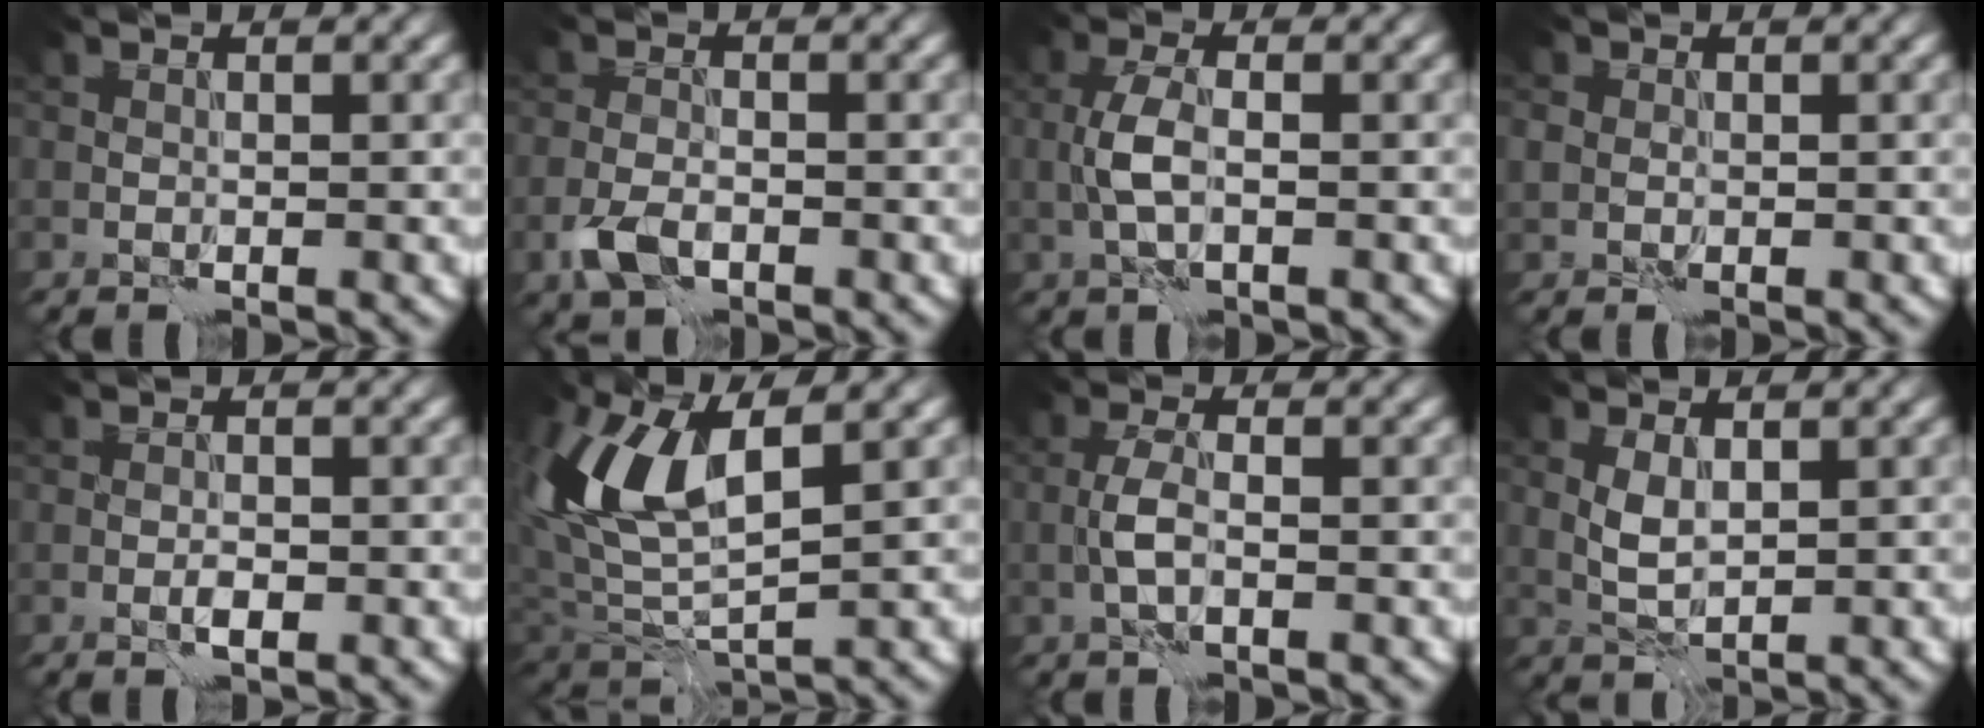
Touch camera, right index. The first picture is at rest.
{"total": 2.7, "force": [-1.5, 1.5, 1.7], "torque": [-0.036, -0.004, -0.032]}
{"total": 2.5, "force": [-0.3, 0.8, 2.4], "torque": [-0.052, 0.003, -0.009]}
{"total": 1.0, "force": [0.0, 1.0, 0.2], "torque": [0.000, -0.003, 0.000]}
{"total": 0.9, "force": [-0.4, 0.2, 0.7], "torque": [-0.012, 0.000, -0.009]}
{"total": 7.9, "force": [3.0, 3.5, 6.4], "torque": [-0.152, -0.007, 0.056]}
{"total": 1.9, "force": [-0.6, 0.4, 1.7], "torque": [-0.037, 0.004, -0.016]}
{"total": 1.6, "force": [0.7, 0.7, 1.3], "torque": [-0.033, -0.001, 0.017]}